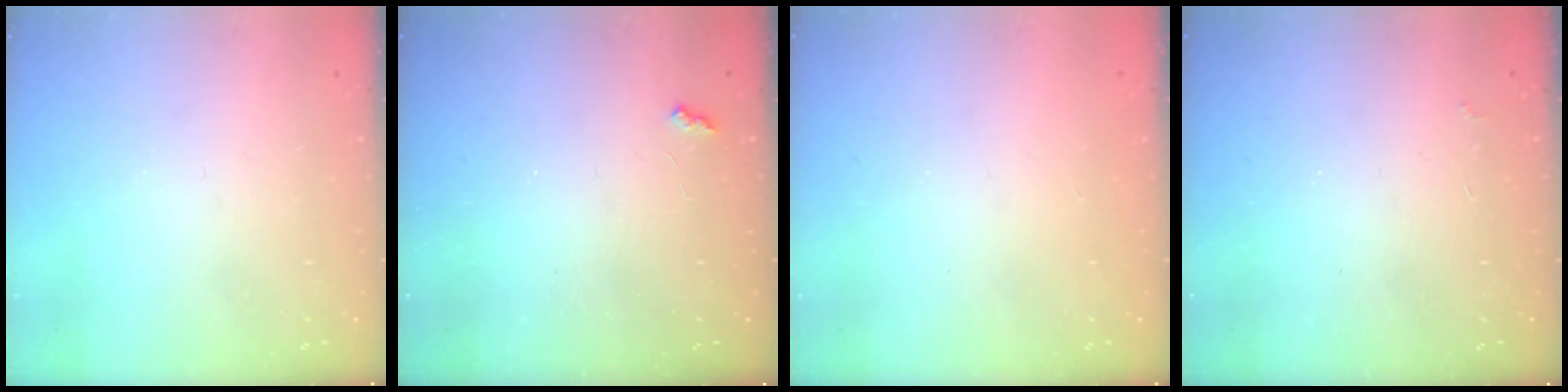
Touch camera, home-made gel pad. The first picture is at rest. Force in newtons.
{"total": 2.1, "press": 2.1, "slide": 0.5}
{"total": 0.9, "press": 0.9, "slide": 0.1}
{"total": 2.7, "press": 2.7, "slide": 0.5}